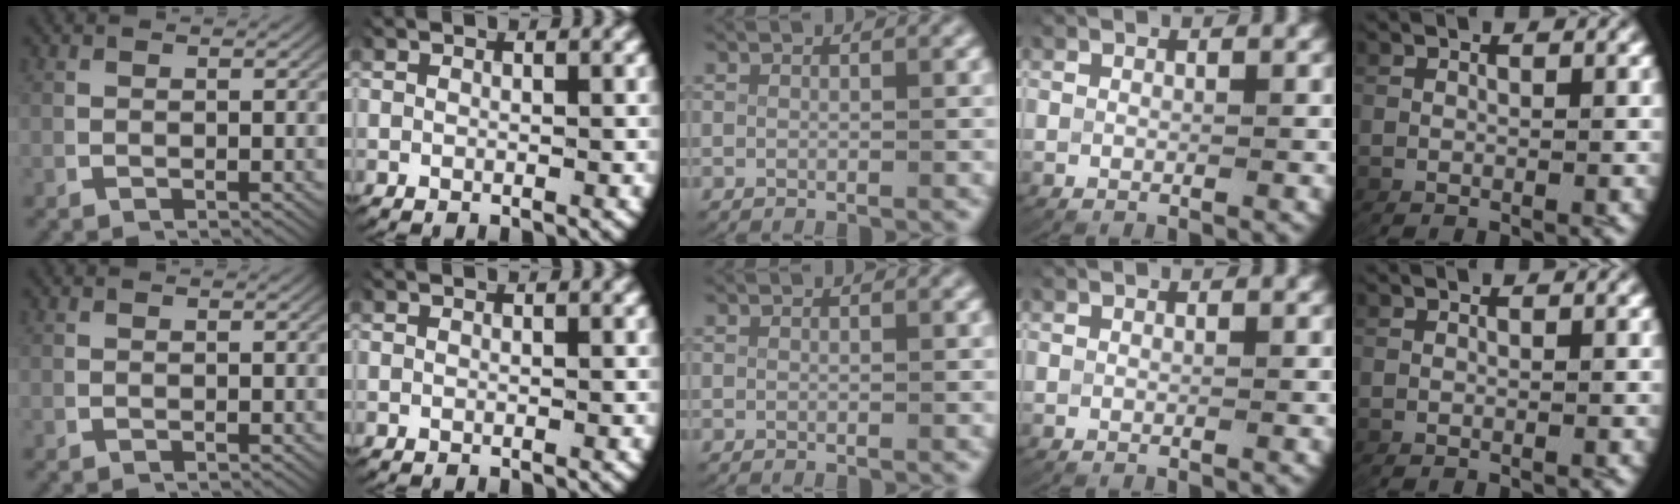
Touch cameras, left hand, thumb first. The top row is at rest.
{}